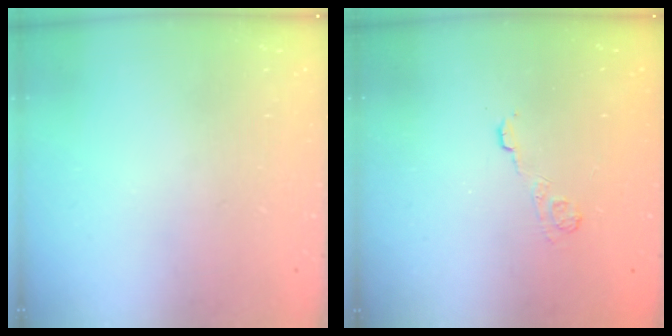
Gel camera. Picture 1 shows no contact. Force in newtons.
{"total": 3.0, "press": 2.7, "slide": 1.3}